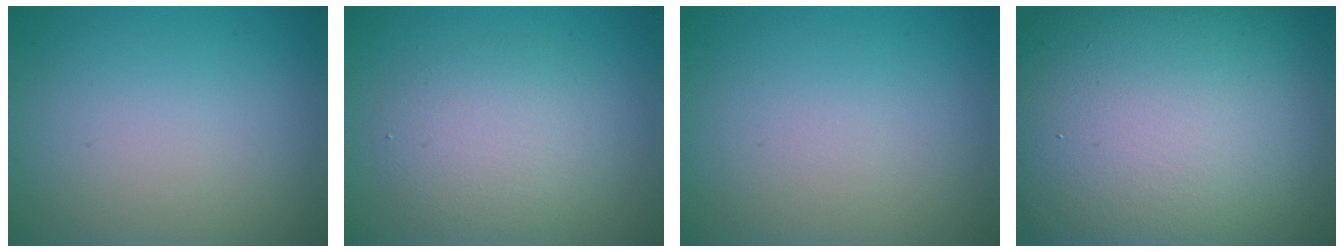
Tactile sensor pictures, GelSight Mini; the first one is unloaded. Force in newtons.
{"total": 3.9, "press": 3.9, "slide": 0.2}
{"total": 0.0}
{"total": 21.4, "press": 21.4, "slide": 0.7}